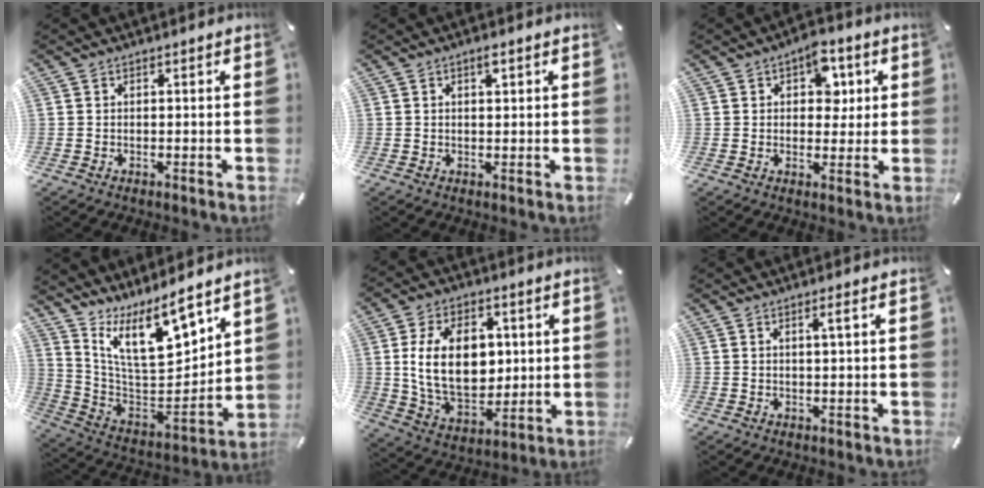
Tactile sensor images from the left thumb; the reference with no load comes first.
{"total": 2.0, "force": [0.8, 0.8, 1.6], "torque": [-0.027, 0.000, 0.010]}
{"total": 8.0, "force": [2.7, 5.3, 5.4], "torque": [-0.058, -0.004, 0.040]}
{"total": 15.7, "force": [11.1, 6.3, 9.1], "torque": [-0.155, -0.099, 0.198]}
{"total": 16.9, "force": [2.2, 11.4, 12.3], "torque": [-0.239, 0.004, 0.038]}
{"total": 2.2, "force": [0.8, 0.0, 2.1], "torque": [-0.041, -0.001, 0.011]}